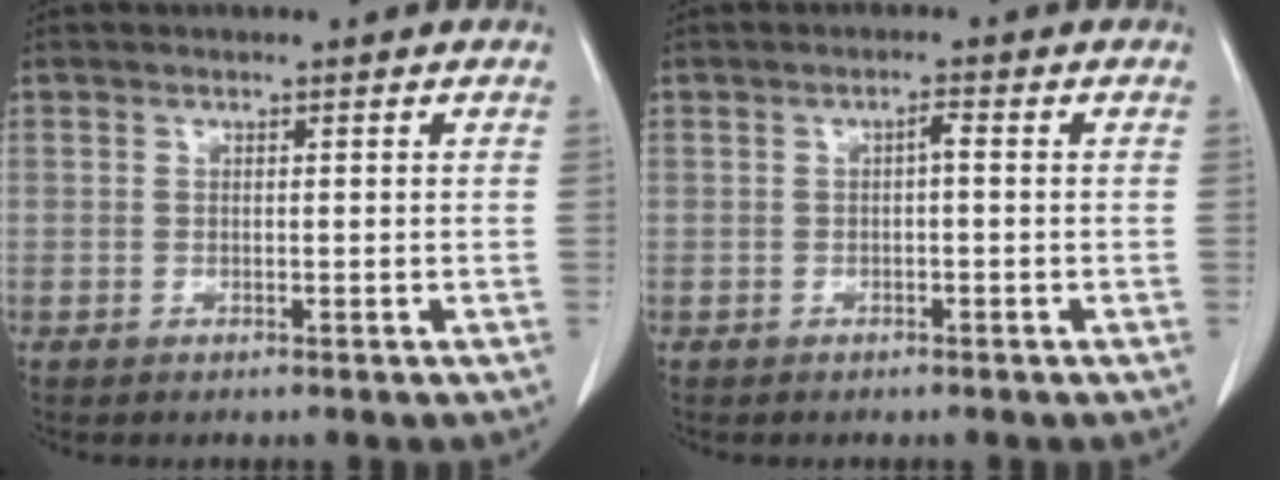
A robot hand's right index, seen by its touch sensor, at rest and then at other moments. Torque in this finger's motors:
{"motor_torque": [0.23, -0.17, 0.06, 0.04]}